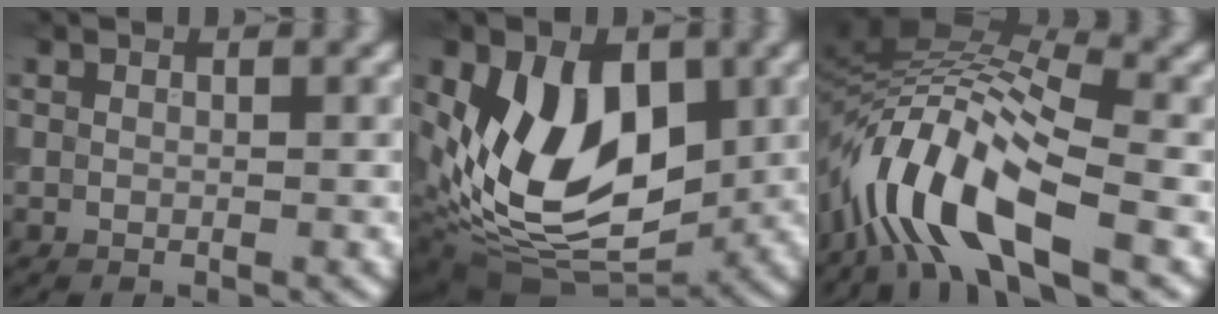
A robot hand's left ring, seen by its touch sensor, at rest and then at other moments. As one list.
[{"total": 10.5, "force": [0.9, 6.9, 7.9], "torque": [-0.144, -0.018, 0.020]}, {"total": 11.3, "force": [-4.4, 4.2, 9.5], "torque": [-0.182, 0.017, -0.093]}]